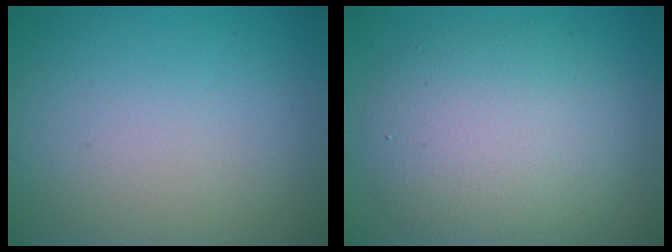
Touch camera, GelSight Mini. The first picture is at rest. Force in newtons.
{"total": 6.6, "press": 6.6, "slide": 0.1}